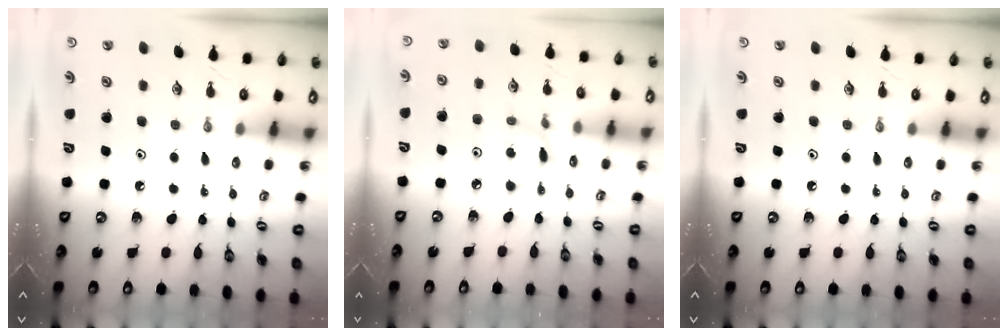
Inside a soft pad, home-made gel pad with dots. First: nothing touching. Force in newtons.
{"total": 4.6, "press": 4.6, "slide": 0.5}
{"total": 0.0}